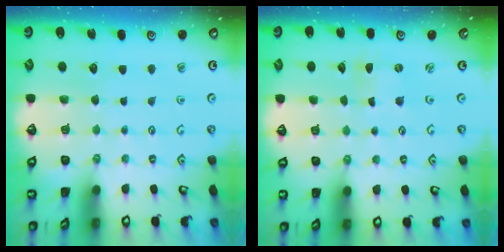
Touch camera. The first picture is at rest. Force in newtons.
{"total": 0.0}